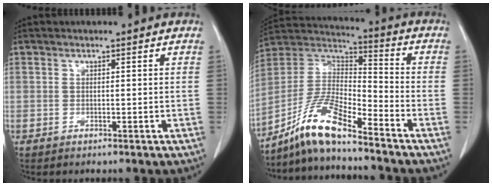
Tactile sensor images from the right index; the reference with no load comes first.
{"total": 11.9, "force": [-9.0, 1.4, 7.6], "torque": [-0.159, 0.011, -0.168]}